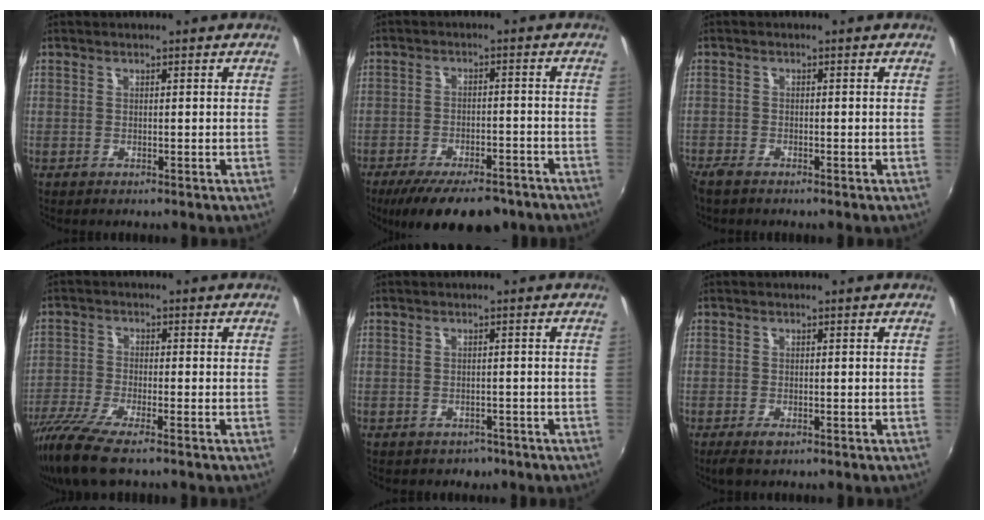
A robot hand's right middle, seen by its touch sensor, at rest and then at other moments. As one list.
[{"total": 15.0, "force": [-11.5, 5.3, 8.1], "torque": [-0.163, -0.025, -0.166]}, {"total": 2.8, "force": [-2.4, 0.8, 1.1], "torque": [-0.030, -0.013, -0.050]}, {"total": 8.8, "force": [-6.6, 1.0, 5.6], "torque": [-0.136, -0.033, -0.128]}, {"total": 2.8, "force": [-1.8, 2.1, 0.5], "torque": [-0.017, -0.004, -0.022]}, {"total": 2.3, "force": [-1.5, 0.9, 1.5], "torque": [-0.029, -0.010, -0.024]}]